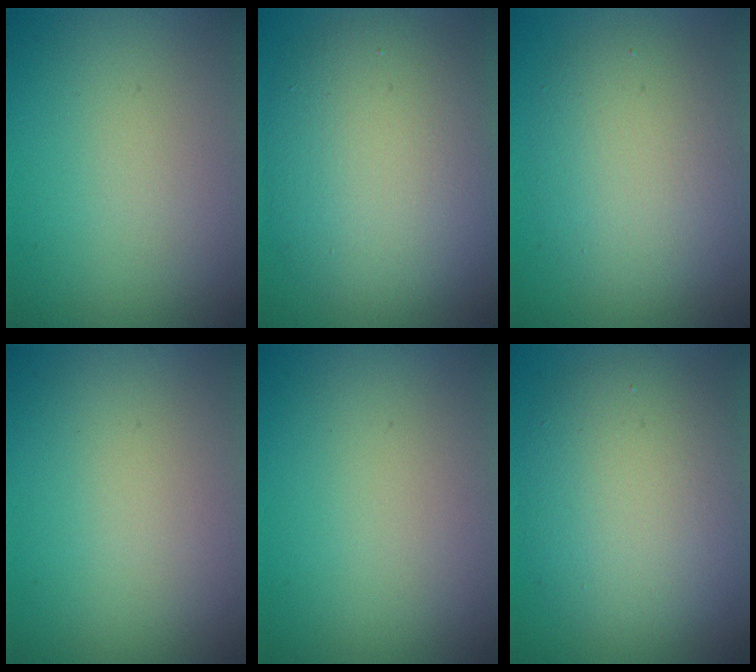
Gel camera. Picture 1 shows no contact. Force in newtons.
{"total": 8.6, "press": 8.6, "slide": 0.5}
{"total": 5.6, "press": 5.6, "slide": 0.6}
{"total": 0.0}
{"total": 0.0}
{"total": 7.6, "press": 7.5, "slide": 0.5}